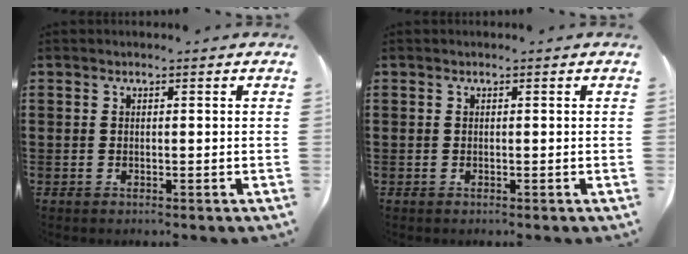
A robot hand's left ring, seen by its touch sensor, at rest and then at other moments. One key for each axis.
{"total": 0.0}